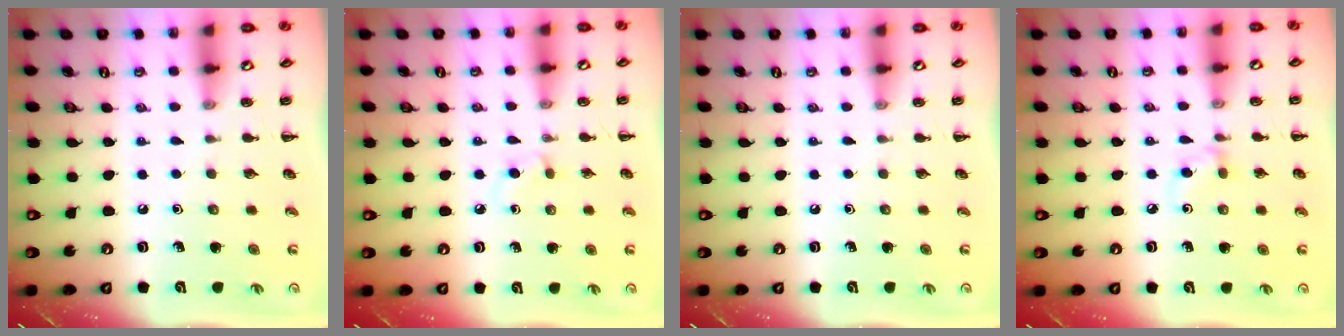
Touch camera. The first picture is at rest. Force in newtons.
{"total": 1.9, "press": 1.6, "slide": 1.0}
{"total": 0.0}
{"total": 5.9, "press": 5.5, "slide": 2.1}